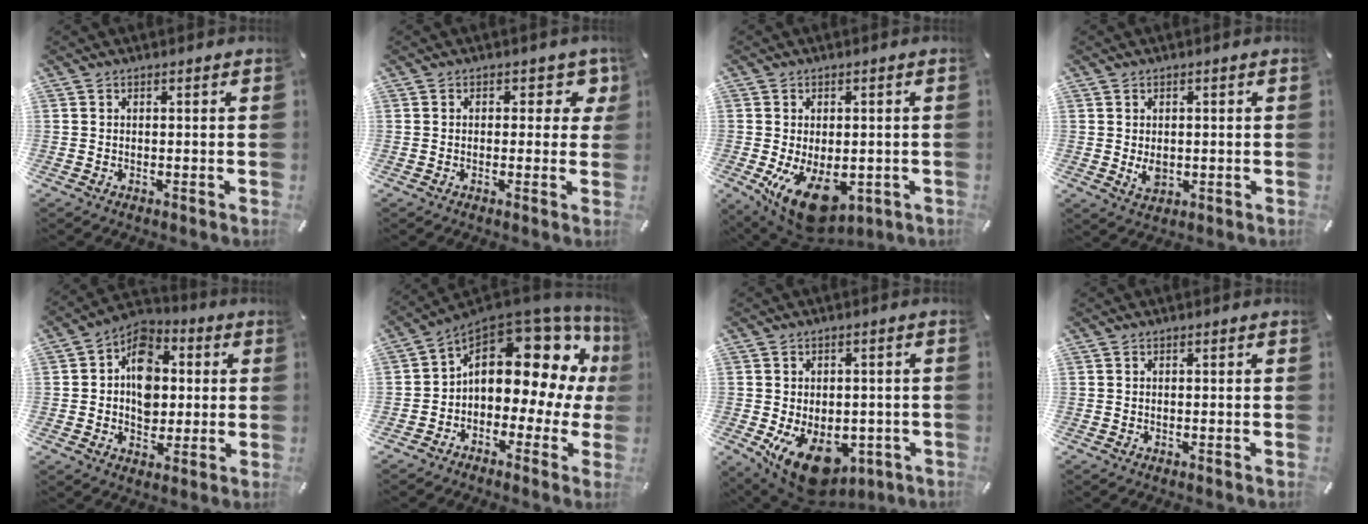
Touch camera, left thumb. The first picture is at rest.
{"total": 4.7, "force": [1.8, 3.0, 3.2], "torque": [-0.020, -0.005, 0.022]}
{"total": 12.1, "force": [-4.3, 6.7, 9.1], "torque": [-0.160, 0.004, -0.072]}
{"total": 3.3, "force": [-0.3, 2.5, 2.2], "torque": [-0.044, -0.005, -0.007]}
{"total": 11.3, "force": [0.2, 9.2, 6.6], "torque": [-0.106, 0.012, 0.005]}
{"total": 17.3, "force": [5.2, 10.4, 12.8], "torque": [-0.180, -0.042, 0.083]}
{"total": 12.4, "force": [-5.5, 7.4, 8.2], "torque": [-0.127, 0.022, -0.090]}
{"total": 0.0}